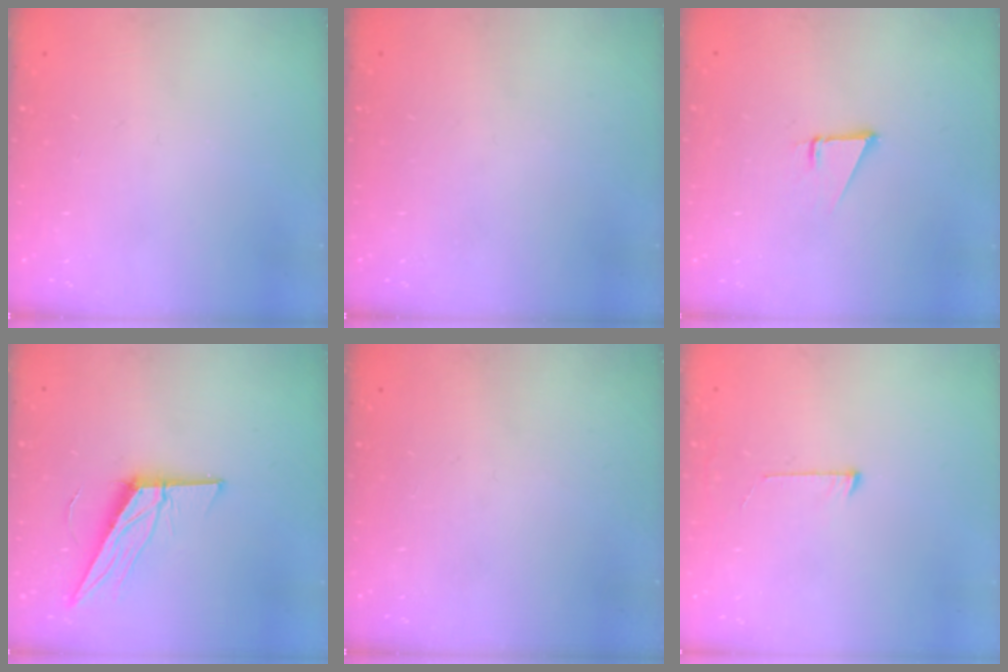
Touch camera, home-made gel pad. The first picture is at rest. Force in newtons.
{"total": 0.0}
{"total": 1.9, "press": 1.9, "slide": 0.0}
{"total": 13.3, "press": 13.3, "slide": 0.7}
{"total": 0.0}
{"total": 5.5, "press": 5.5, "slide": 0.5}